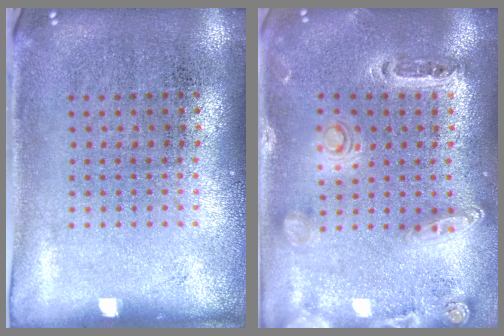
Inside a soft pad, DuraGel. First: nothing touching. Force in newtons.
{"total": 1.4, "press": 1.4, "slide": 0.3}